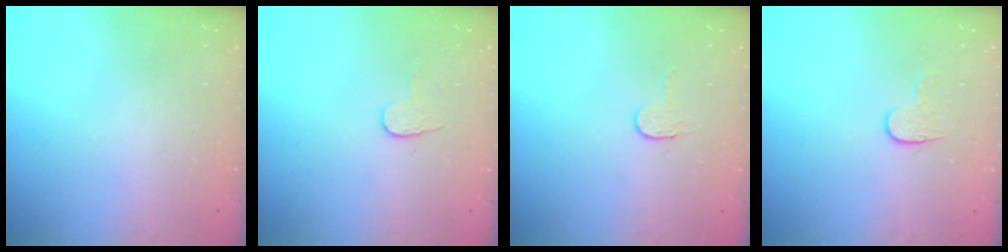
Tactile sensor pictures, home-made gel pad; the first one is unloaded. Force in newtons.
{"total": 3.7, "press": 3.7, "slide": 0.3}
{"total": 2.7, "press": 2.7, "slide": 0.2}
{"total": 6.8, "press": 6.8, "slide": 0.6}